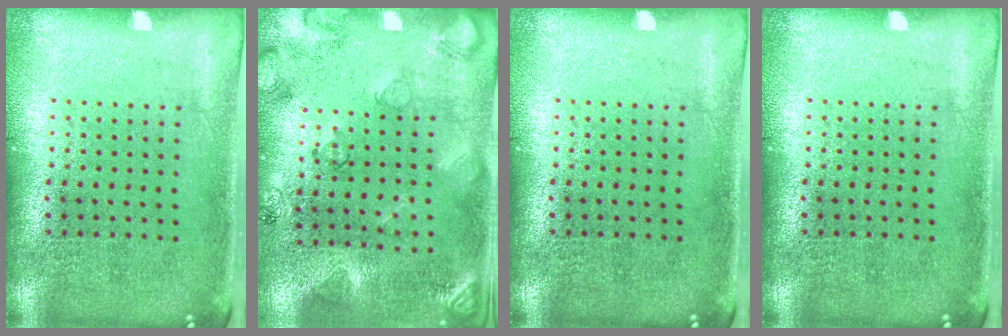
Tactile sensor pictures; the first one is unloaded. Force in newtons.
{"total": 2.1, "press": 1.8, "slide": 1.2}
{"total": 0.0}
{"total": 0.0}